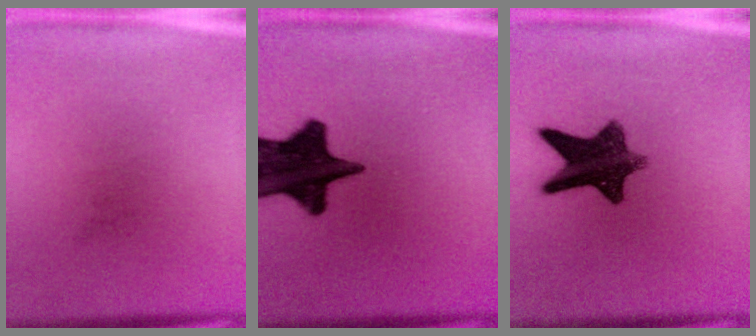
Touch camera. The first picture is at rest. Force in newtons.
{"total": 17.1}
{"total": 10.9}